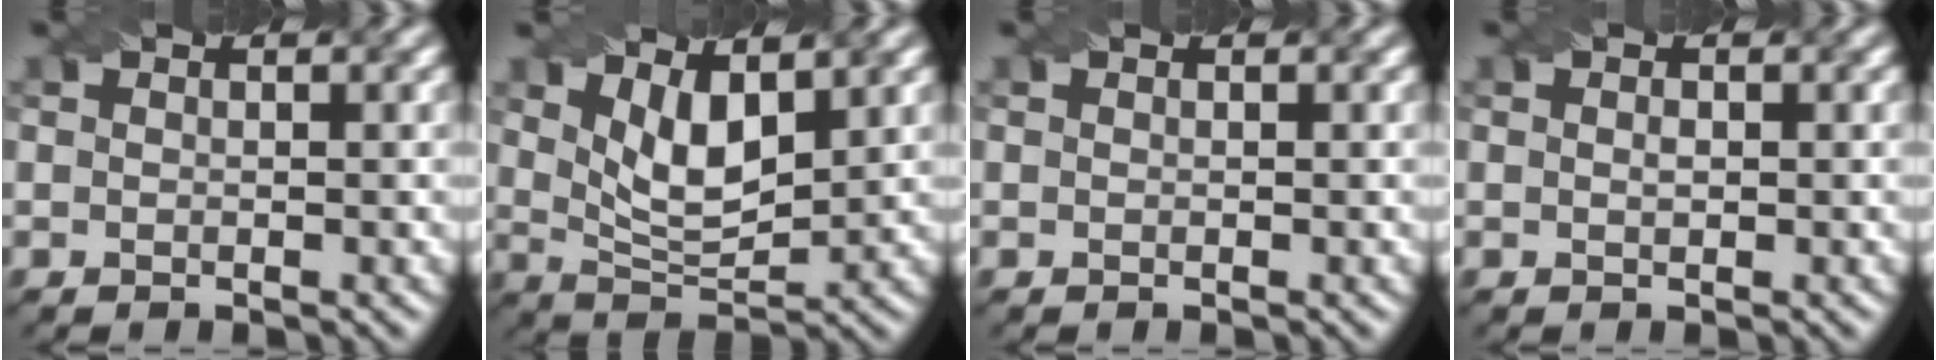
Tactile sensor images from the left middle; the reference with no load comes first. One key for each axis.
{"total": 4.8, "fx": 2.1, "fy": 2.1, "fz": 3.8, "tx": -0.080, "ty": -0.011, "tz": 0.042}
{"total": 0.0}
{"total": 0.6, "fx": 0.0, "fy": 0.3, "fz": 0.5, "tx": -0.010, "ty": 0.001, "tz": 0.001}